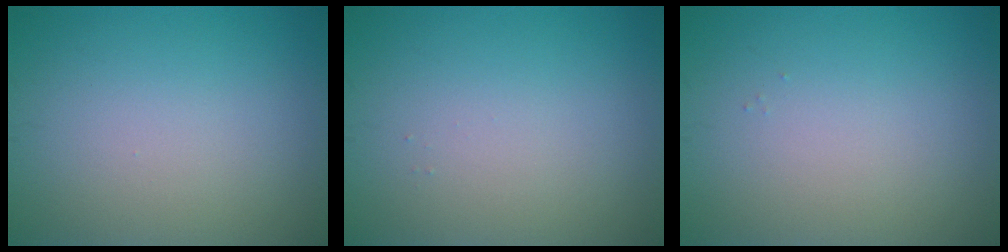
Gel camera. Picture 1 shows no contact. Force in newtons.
{"total": 0.0}
{"total": 0.0}